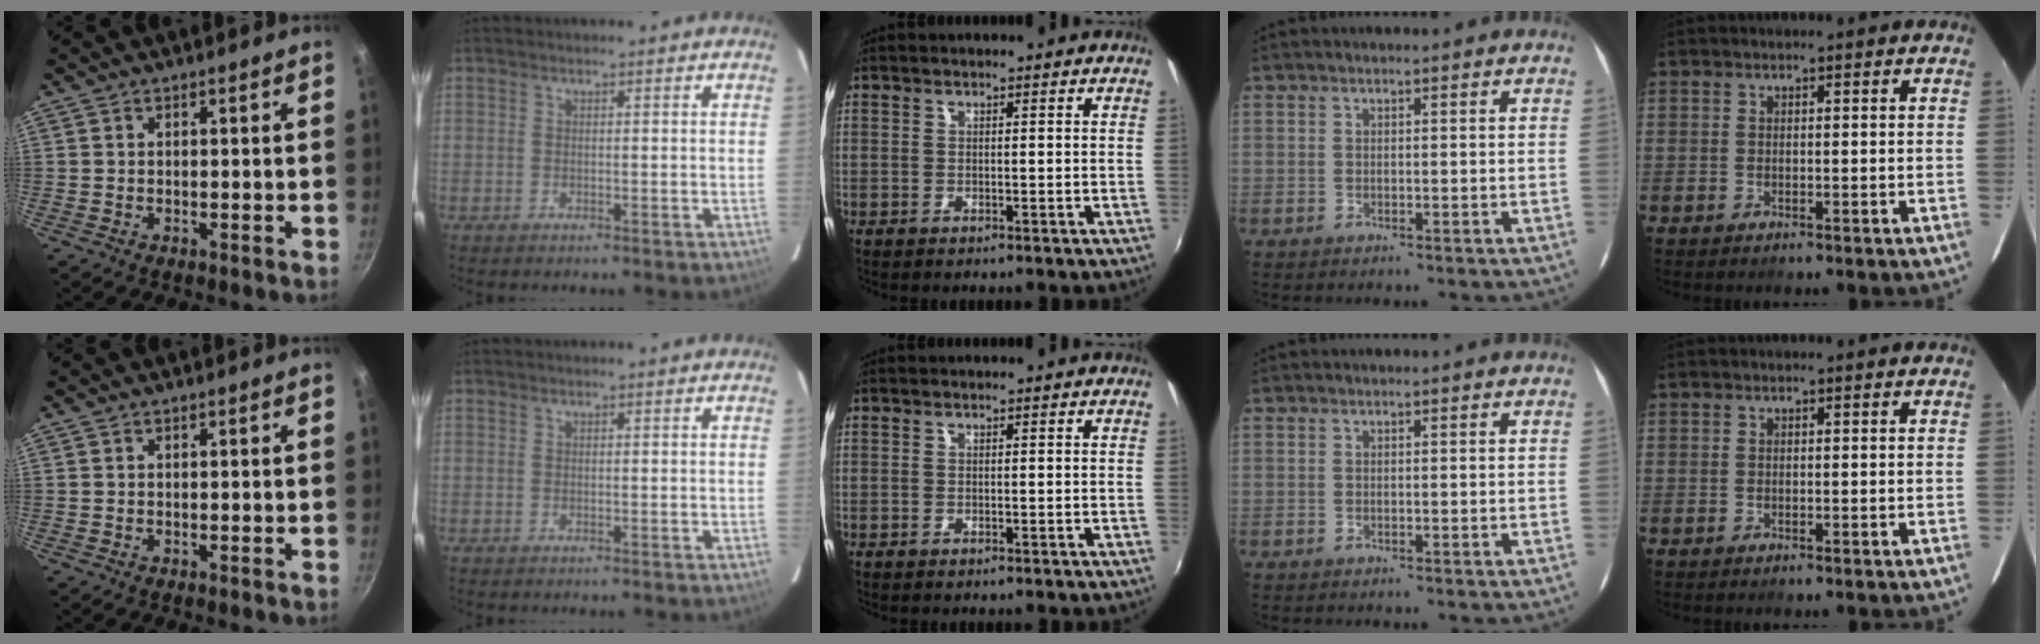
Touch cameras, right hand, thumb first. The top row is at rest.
{}